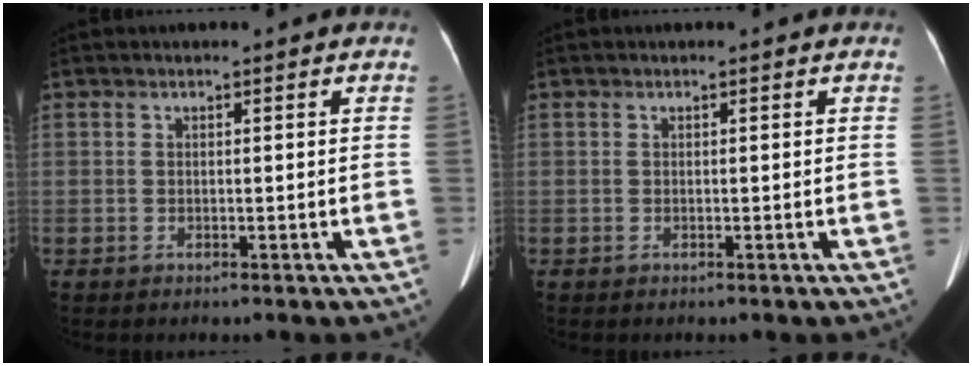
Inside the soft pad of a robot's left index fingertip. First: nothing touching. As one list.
[{"total": 0.0}]